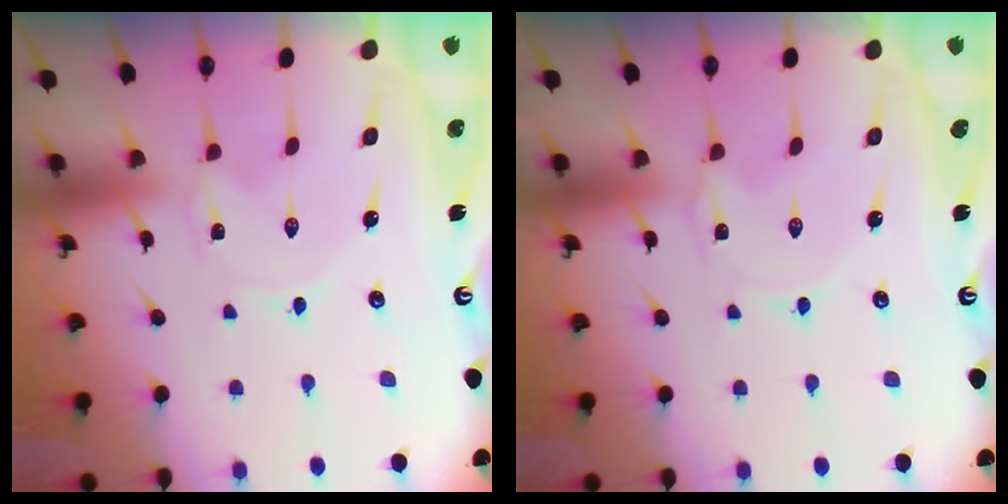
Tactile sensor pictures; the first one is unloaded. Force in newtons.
{"total": 0.0}